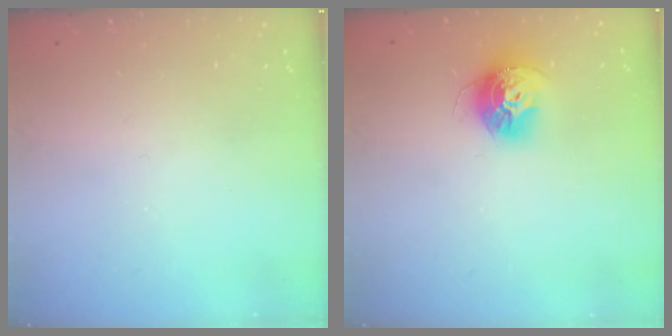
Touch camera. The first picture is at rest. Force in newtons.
{"total": 13.5, "press": 13.4, "slide": 1.2}